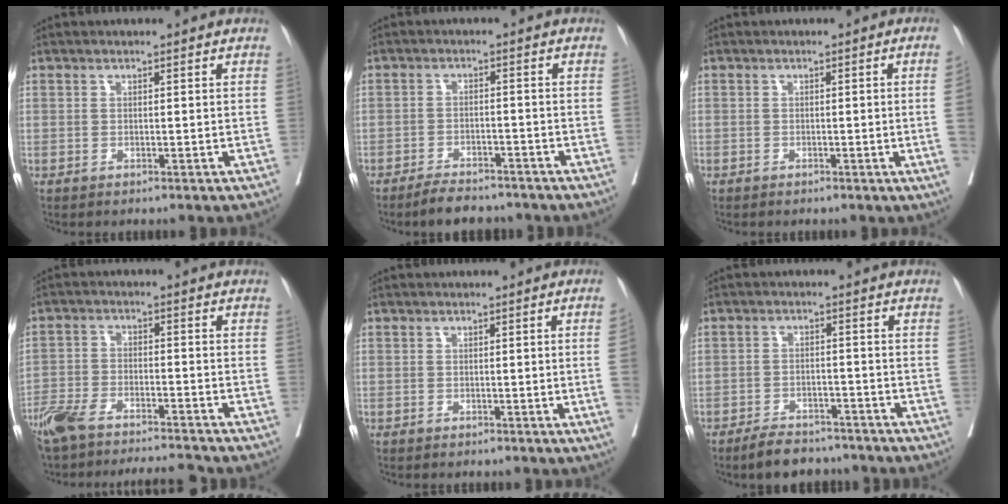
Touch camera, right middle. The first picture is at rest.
{"total": 5.9, "force": [-5.2, 1.6, 2.1], "torque": [-0.039, -0.010, -0.083]}
{"total": 2.9, "force": [-0.5, -1.1, 2.6], "torque": [-0.030, -0.004, -0.006]}
{"total": 11.2, "force": [-9.9, 1.3, 4.9], "torque": [-0.091, -0.003, -0.166]}
{"total": 2.6, "force": [-0.4, -1.0, 2.4], "torque": [-0.027, -0.003, -0.005]}
{"total": 6.1, "force": [-5.4, 2.2, 2.1], "torque": [-0.038, -0.007, -0.085]}